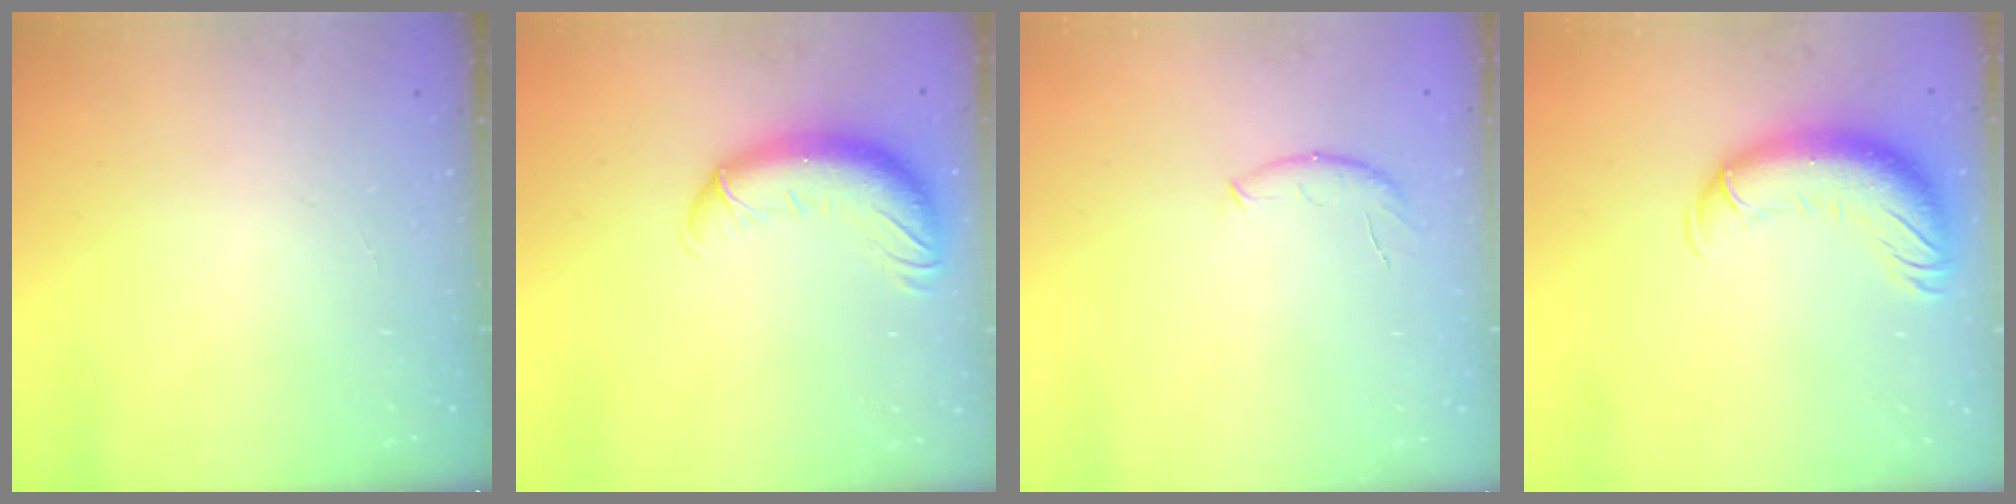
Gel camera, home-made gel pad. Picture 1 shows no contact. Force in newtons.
{"total": 12.8, "press": 12.4, "slide": 3.1}
{"total": 6.1, "press": 6.0, "slide": 1.0}
{"total": 14.0, "press": 13.6, "slide": 3.3}